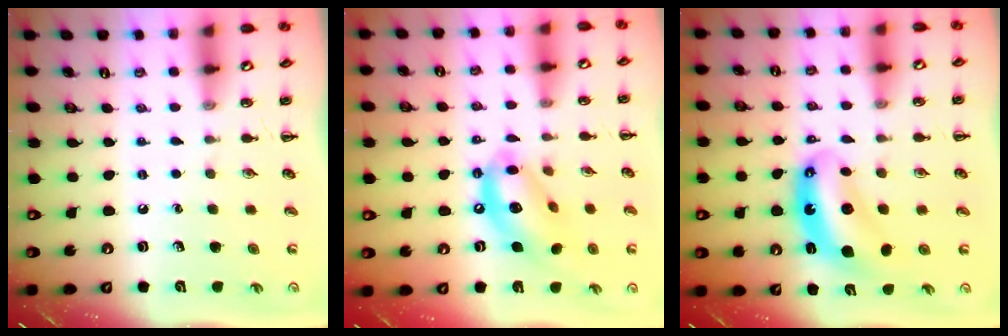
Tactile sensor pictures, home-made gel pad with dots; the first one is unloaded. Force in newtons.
{"total": 14.1, "press": 13.8, "slide": 3.2}
{"total": 7.6, "press": 7.3, "slide": 2.0}